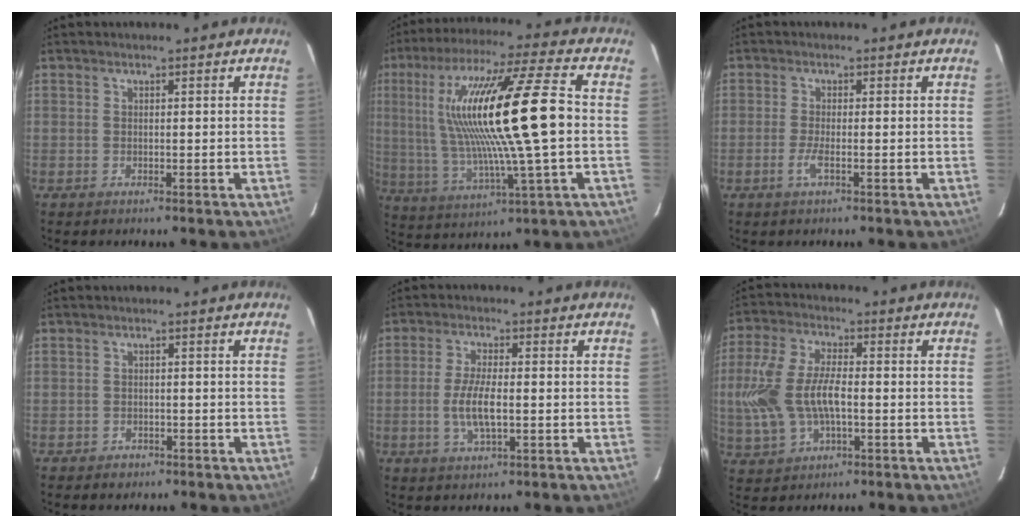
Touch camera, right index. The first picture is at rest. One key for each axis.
{"total": 21.2, "fx": 1.9, "fy": 2.0, "fz": 21.0, "tx": -0.387, "ty": 0.003, "tz": 0.046}
{"total": 2.5, "fx": -1.1, "fy": 0.1, "fz": 2.3, "tx": -0.049, "ty": -0.004, "tz": -0.024}
{"total": 2.3, "fx": -1.4, "fy": 1.8, "fz": 0.4, "tx": -0.013, "ty": 0.002, "tz": -0.017}
{"total": 6.6, "fx": -1.2, "fy": 2.0, "fz": 6.2, "tx": -0.125, "ty": -0.005, "tz": -0.022}
{"total": 13.1, "fx": -1.4, "fy": 6.6, "fz": 11.3, "tx": -0.250, "ty": 0.007, "tz": -0.023}